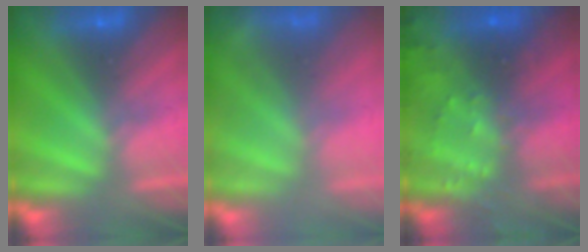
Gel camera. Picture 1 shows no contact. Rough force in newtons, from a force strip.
{"total": 1.4}
{"total": 7.6}